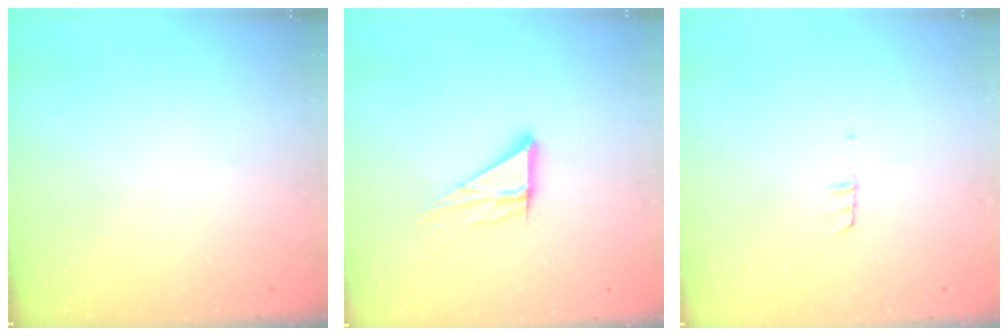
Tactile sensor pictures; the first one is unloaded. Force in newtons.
{"total": 10.3, "press": 10.2, "slide": 1.0}
{"total": 3.7, "press": 3.7, "slide": 0.4}